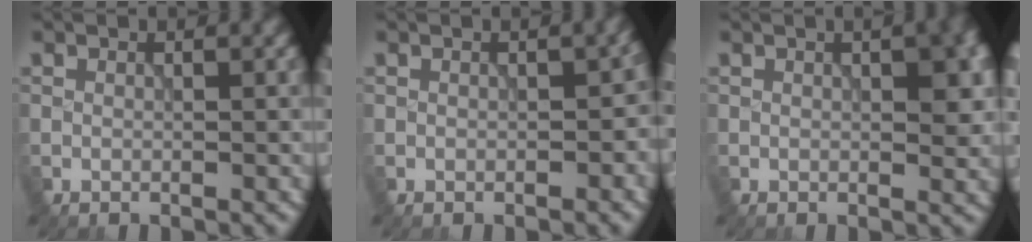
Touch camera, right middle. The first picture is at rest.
{"total": 3.3, "force": [-0.1, 1.8, 2.7], "torque": [-0.028, -0.005, 0.003]}
{"total": 4.4, "force": [0.8, 1.8, 3.9], "torque": [-0.041, 0.004, 0.014]}